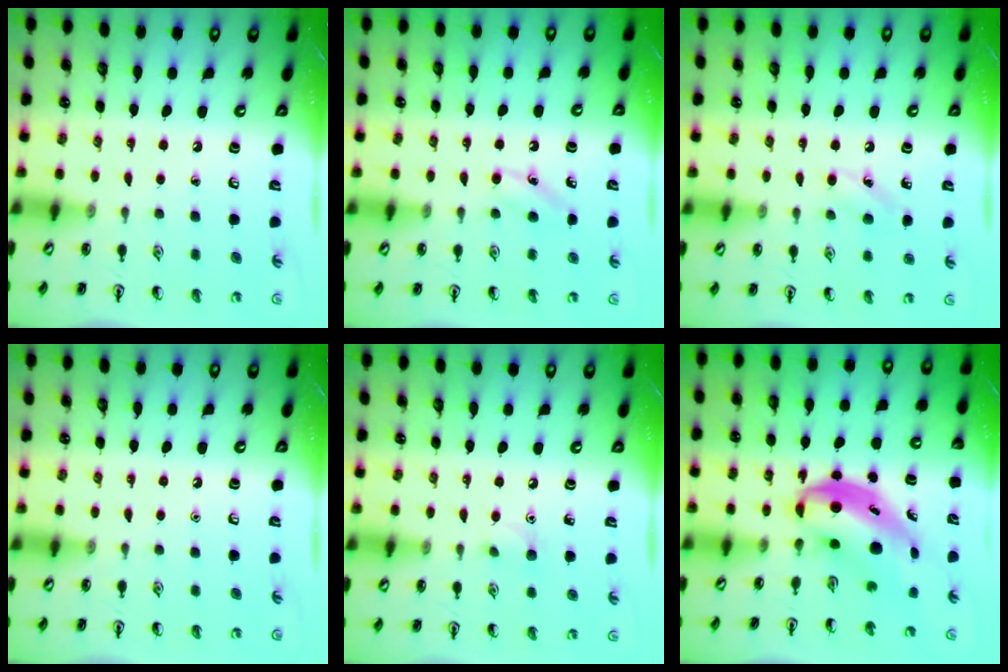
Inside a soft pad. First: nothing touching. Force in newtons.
{"total": 3.9, "press": 3.6, "slide": 1.4}
{"total": 6.5, "press": 6.2, "slide": 1.9}
{"total": 0.0}
{"total": 5.6, "press": 5.3, "slide": 1.7}
{"total": 6.5, "press": 6.2, "slide": 1.8}